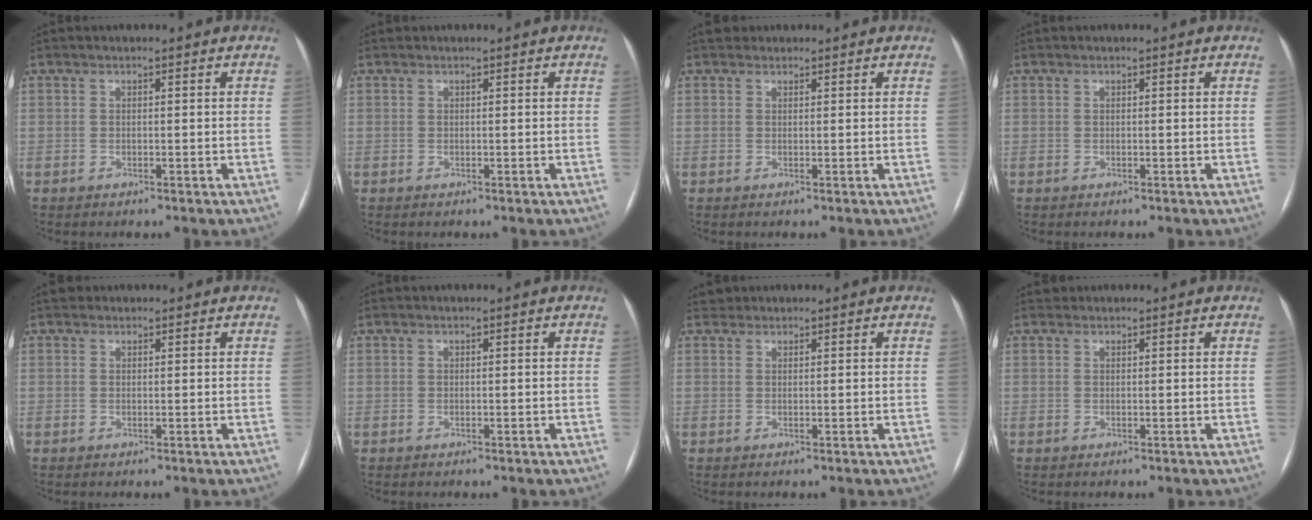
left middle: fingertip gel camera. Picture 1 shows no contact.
{"total": 0.0}
{"total": 1.6, "force": [1.4, 0.9, 0.1], "torque": [0.003, 0.017, 0.019]}
{"total": 0.0}
{"total": 1.0, "force": [0.8, 0.6, 0.0], "torque": [0.003, 0.010, 0.009]}
{"total": 0.0}
{"total": 1.1, "force": [0.9, 0.5, -0.3], "torque": [0.003, 0.010, 0.015]}
{"total": 0.5, "force": [0.5, 0.3, -0.1], "torque": [-0.001, 0.007, 0.009]}